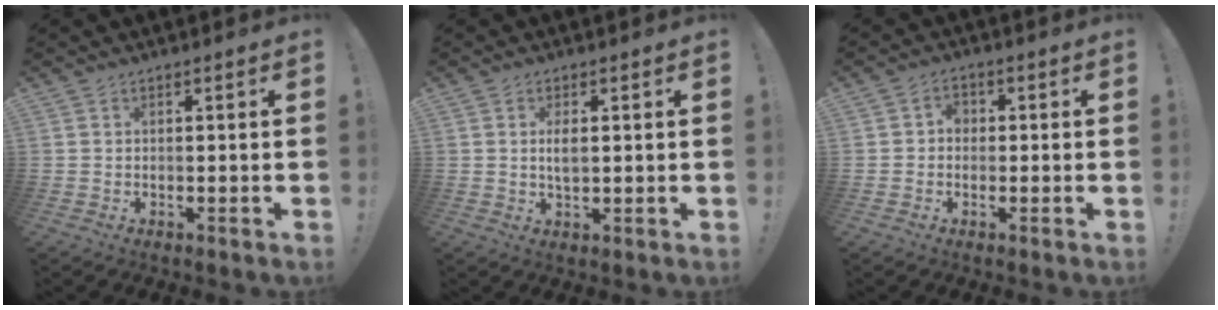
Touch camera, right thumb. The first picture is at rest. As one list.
[{"total": 3.1, "force": [0.7, 1.2, 2.8], "torque": [-0.051, -0.007, 0.006]}, {"total": 3.1, "force": [-0.6, 2.4, 1.8], "torque": [-0.033, 0.008, -0.010]}]